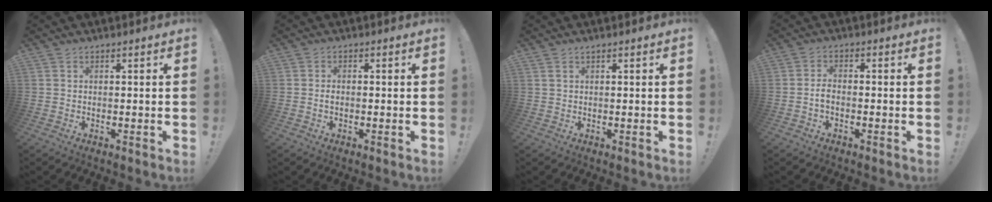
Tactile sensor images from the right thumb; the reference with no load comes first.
{"total": 1.0, "force": [-0.4, 0.5, 0.7], "torque": [-0.019, 0.006, -0.007]}
{"total": 1.3, "force": [0.8, 0.1, 1.0], "torque": [-0.029, 0.004, 0.016]}
{"total": 2.9, "force": [-0.9, 1.5, 2.3], "torque": [-0.051, 0.004, -0.015]}